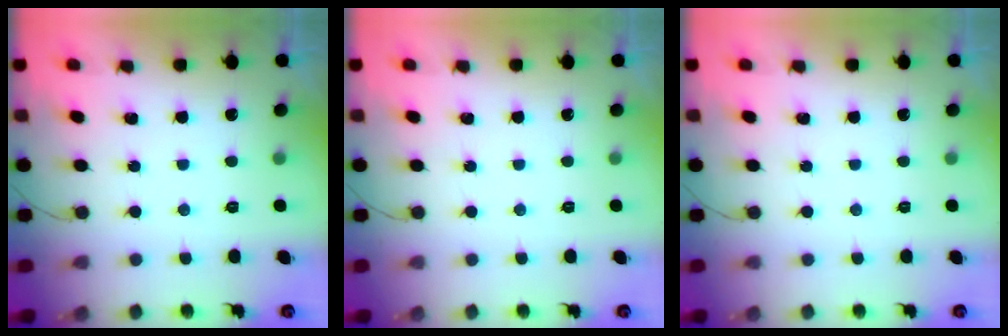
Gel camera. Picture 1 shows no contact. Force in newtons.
{"total": 0.0}
{"total": 0.0}